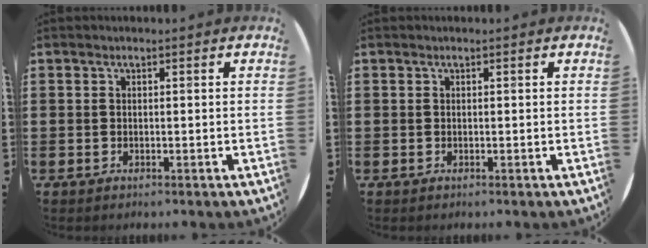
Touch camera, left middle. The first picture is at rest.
{"total": 0.0}